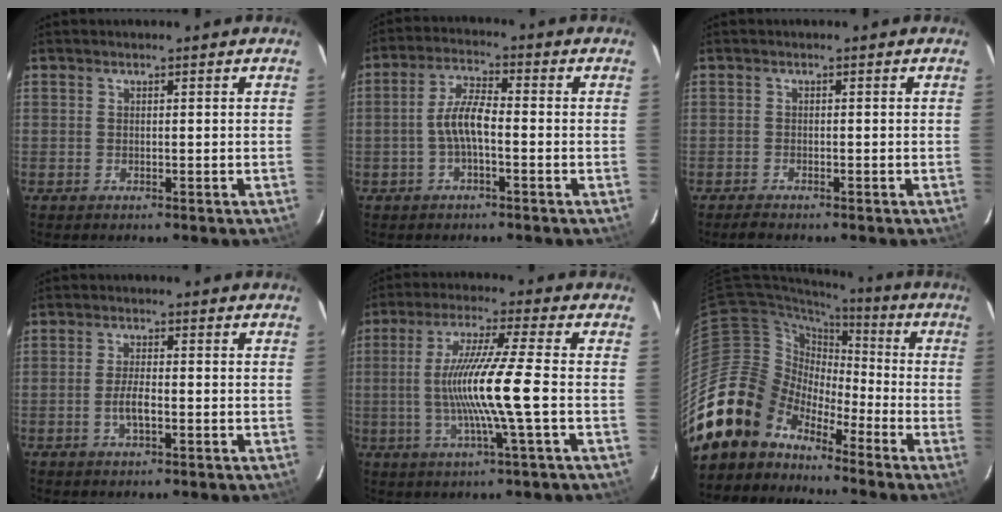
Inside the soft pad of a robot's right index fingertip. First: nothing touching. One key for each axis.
{"total": 5.7, "fx": -1.5, "fy": 1.6, "fz": 5.3, "tx": -0.110, "ty": 0.012, "tz": -0.030}
{"total": 1.8, "fx": -1.7, "fy": 0.3, "fz": 0.7, "tx": -0.021, "ty": -0.006, "tz": -0.030}
{"total": 3.4, "fx": -1.2, "fy": 1.0, "fz": 3.1, "tx": -0.064, "ty": -0.002, "tz": -0.023}
{"total": 12.6, "fx": -1.9, "fy": -1.4, "fz": 12.4, "tx": -0.230, "ty": -0.007, "tz": -0.033}
{"total": 17.8, "fx": -13.3, "fy": 11.2, "fz": 3.9, "tx": -0.102, "ty": 0.026, "tz": -0.249}